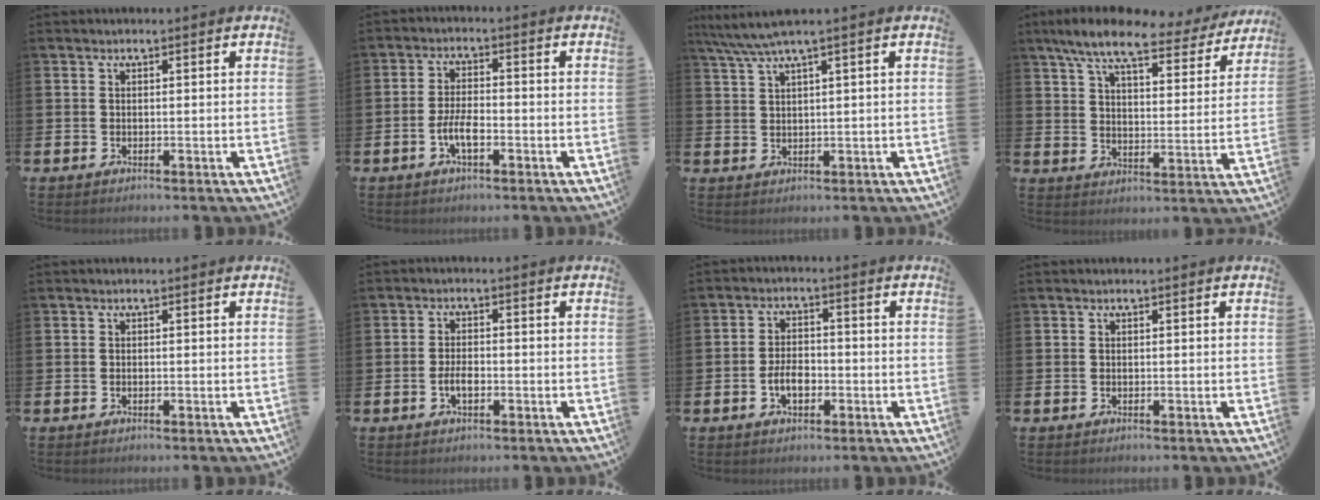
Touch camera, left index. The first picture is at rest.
{"total": 3.8, "force": [-1.5, 1.4, 3.2], "torque": [-0.076, 0.004, -0.030]}
{"total": 4.0, "force": [2.9, -0.2, 2.8], "torque": [-0.062, -0.005, 0.052]}
{"total": 9.0, "force": [7.7, 1.8, 4.4], "torque": [-0.099, -0.036, 0.128]}
{"total": 0.0}
{"total": 2.5, "force": [-0.7, 1.2, 2.1], "torque": [-0.037, 0.002, -0.014]}
{"total": 3.7, "force": [-1.1, 2.2, 2.8], "torque": [-0.040, 0.002, -0.024]}
{"total": 0.0}